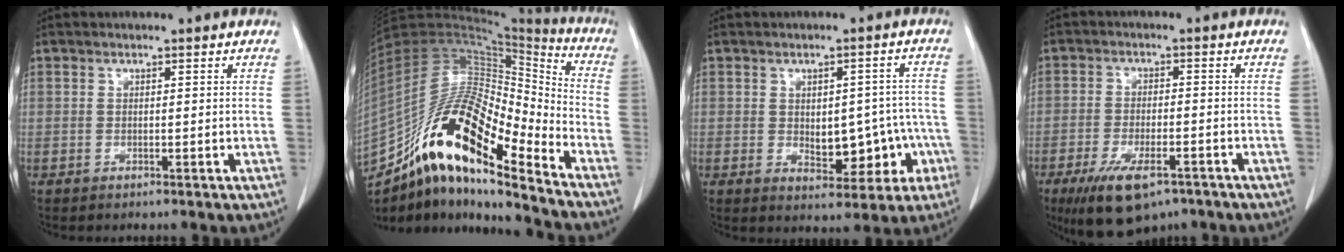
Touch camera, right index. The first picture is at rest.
{"total": 22.5, "force": [-14.4, 4.8, 16.7], "torque": [-0.338, 0.009, -0.256]}
{"total": 8.5, "force": [-1.7, 5.1, 6.6], "torque": [-0.066, 0.025, -0.002]}
{"total": 10.3, "force": [-6.8, 3.8, 6.7], "torque": [-0.122, -0.014, -0.108]}